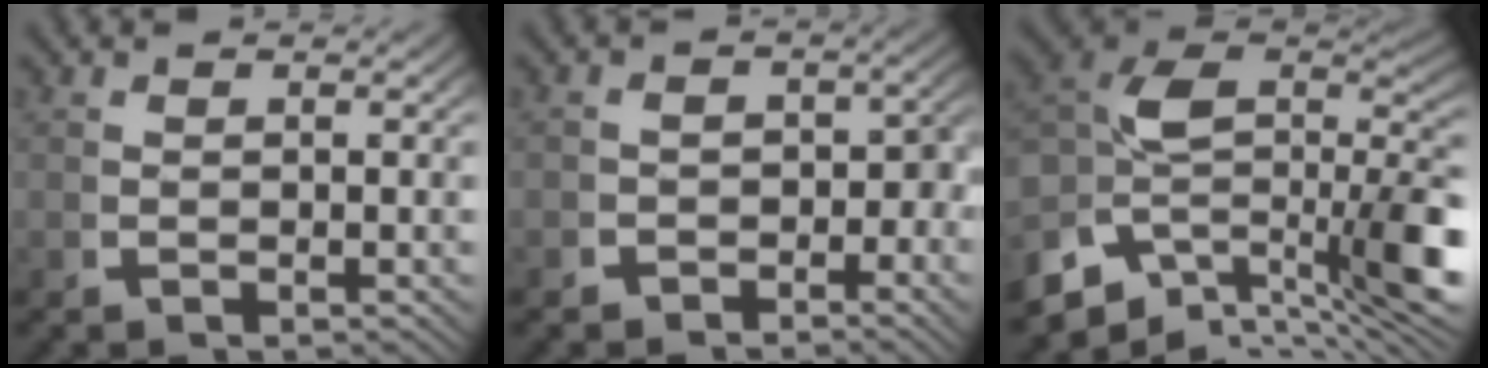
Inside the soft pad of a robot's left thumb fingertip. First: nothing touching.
{"total": 3.2, "force": [-1.9, 2.3, 1.1], "torque": [-0.006, -0.014, -0.028]}
{"total": 15.8, "force": [-2.2, 10.8, 11.3], "torque": [-0.234, -0.052, -0.010]}